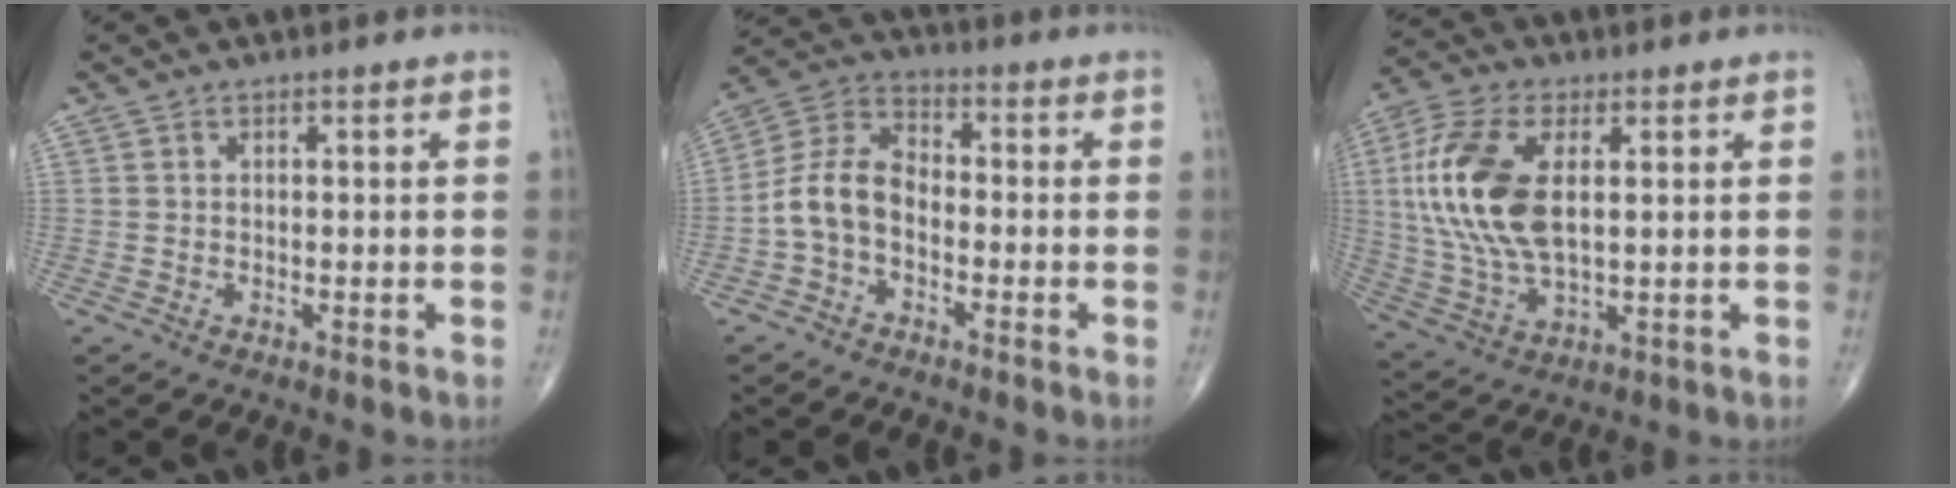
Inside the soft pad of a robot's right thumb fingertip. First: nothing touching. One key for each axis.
{"total": 8.9, "fx": -2.5, "fy": 5.9, "fz": 6.2, "tx": -0.113, "ty": 0.038, "tz": -0.061}
{"total": 16.9, "fx": 2.8, "fy": 8.5, "fz": 14.3, "tx": -0.315, "ty": -0.001, "tz": 0.056}